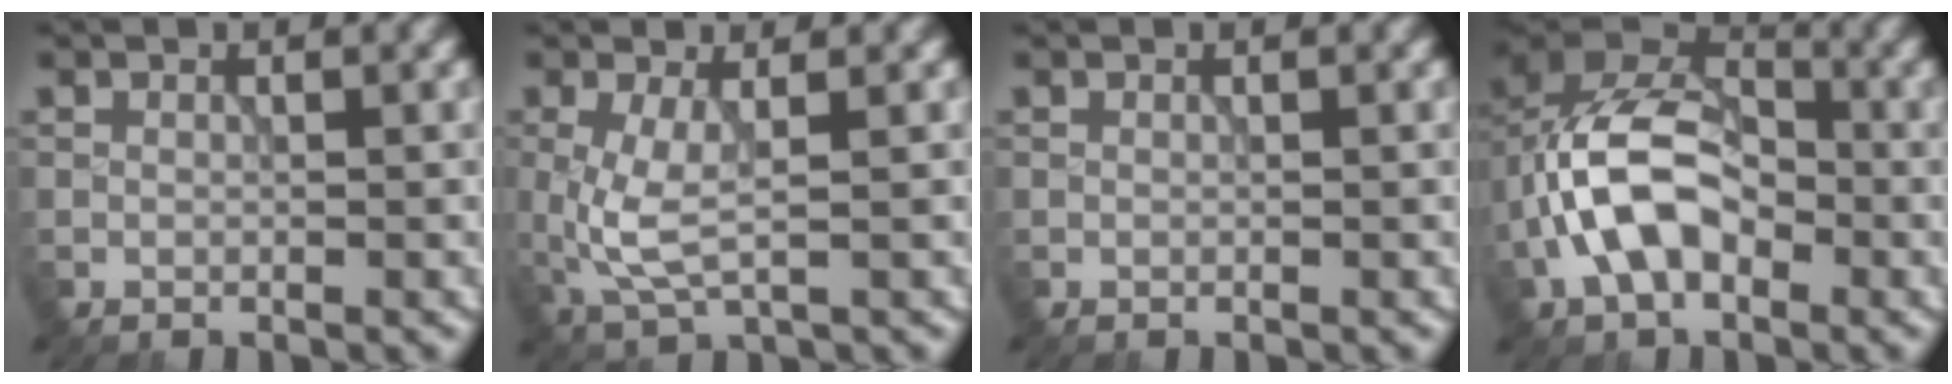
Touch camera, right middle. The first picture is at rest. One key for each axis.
{"total": 3.6, "fx": 0.1, "fy": 1.1, "fz": 3.4, "tx": -0.090, "ty": -0.008, "tz": 0.001}
{"total": 0.0}
{"total": 8.5, "fx": -2.0, "fy": 5.2, "fz": 6.4, "tx": -0.124, "ty": 0.020, "tz": -0.046}